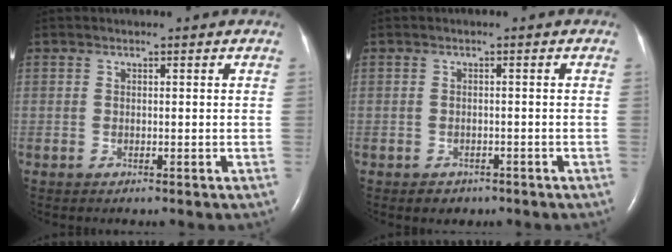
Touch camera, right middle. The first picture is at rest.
{"total": 1.8, "force": [-1.2, 1.3, 0.3], "torque": [-0.005, 0.004, -0.010]}